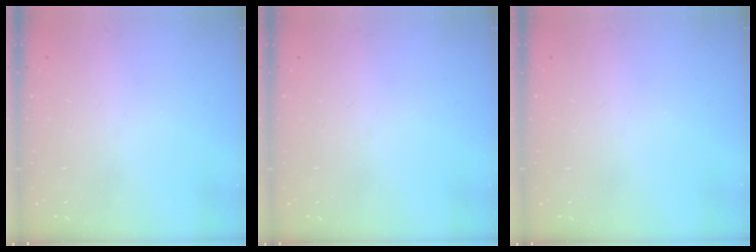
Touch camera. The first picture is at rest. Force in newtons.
{"total": 0.0}
{"total": 0.0}